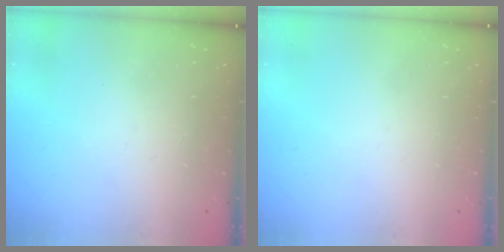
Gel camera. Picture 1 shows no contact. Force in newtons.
{"total": 0.0}